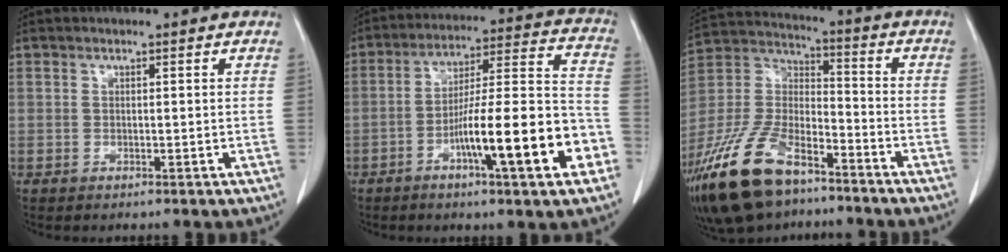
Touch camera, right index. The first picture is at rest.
{"total": 18.0, "force": [-6.9, 1.7, 16.5], "torque": [-0.238, 0.014, -0.105]}
{"total": 18.4, "force": [-12.5, 7.5, 11.1], "torque": [-0.254, -0.004, -0.235]}